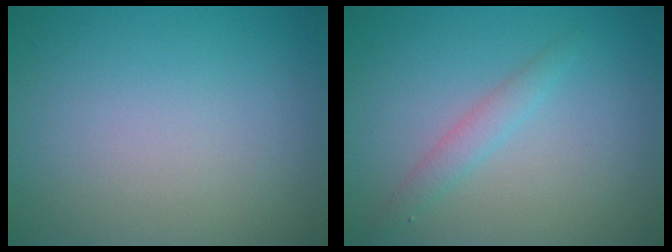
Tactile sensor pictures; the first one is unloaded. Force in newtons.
{"total": 1.7, "press": 1.7, "slide": 0.0}